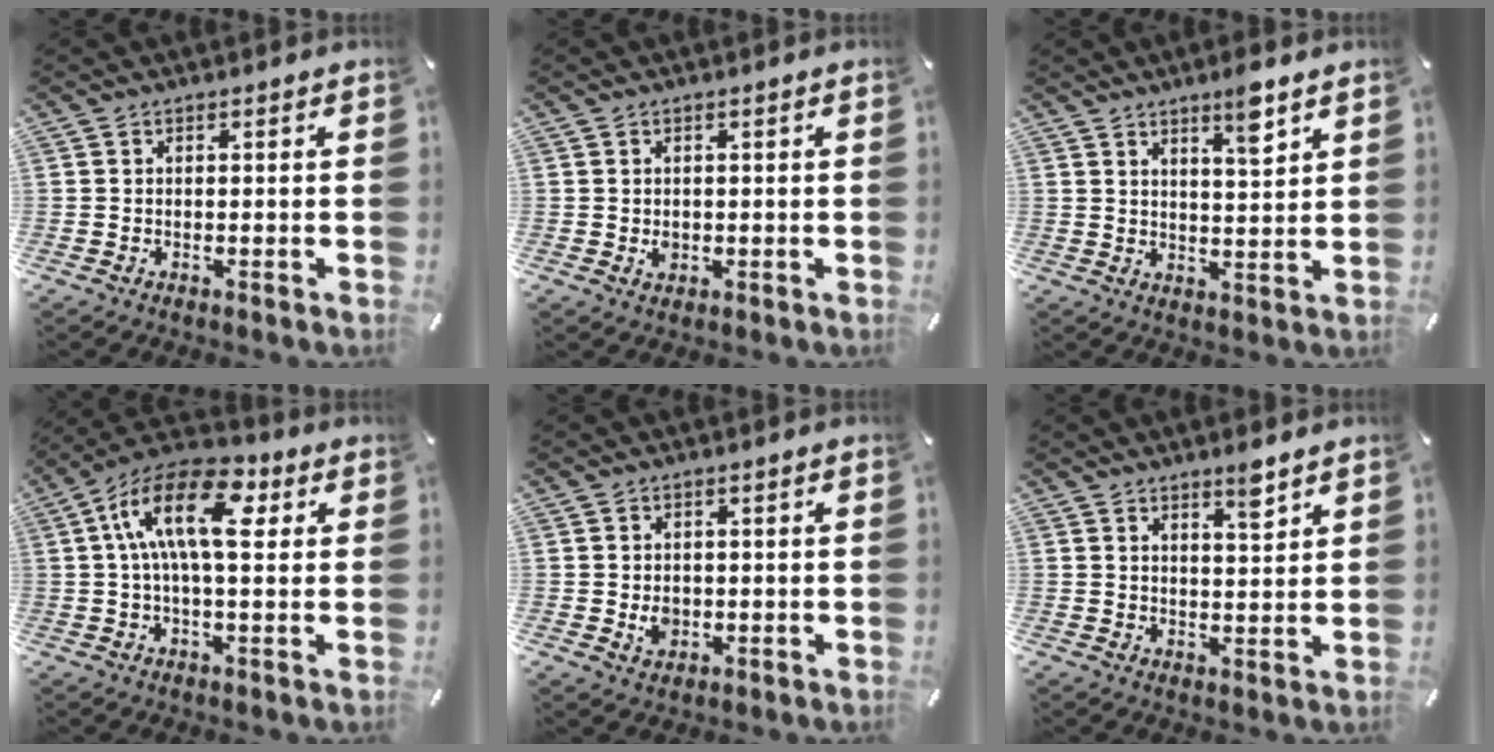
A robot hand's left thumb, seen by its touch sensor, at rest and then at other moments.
{"total": 1.4, "force": [0.0, 1.2, 0.7], "torque": [-0.007, 0.001, -0.002]}
{"total": 6.4, "force": [4.8, 1.1, 4.2], "torque": [-0.055, -0.032, 0.076]}
{"total": 15.0, "force": [3.6, 6.7, 12.9], "torque": [-0.252, -0.004, 0.061]}
{"total": 3.1, "force": [-0.2, 2.7, 1.6], "torque": [-0.014, -0.003, -0.003]}
{"total": 4.5, "force": [3.8, 0.6, 2.4], "torque": [-0.024, -0.029, 0.061]}